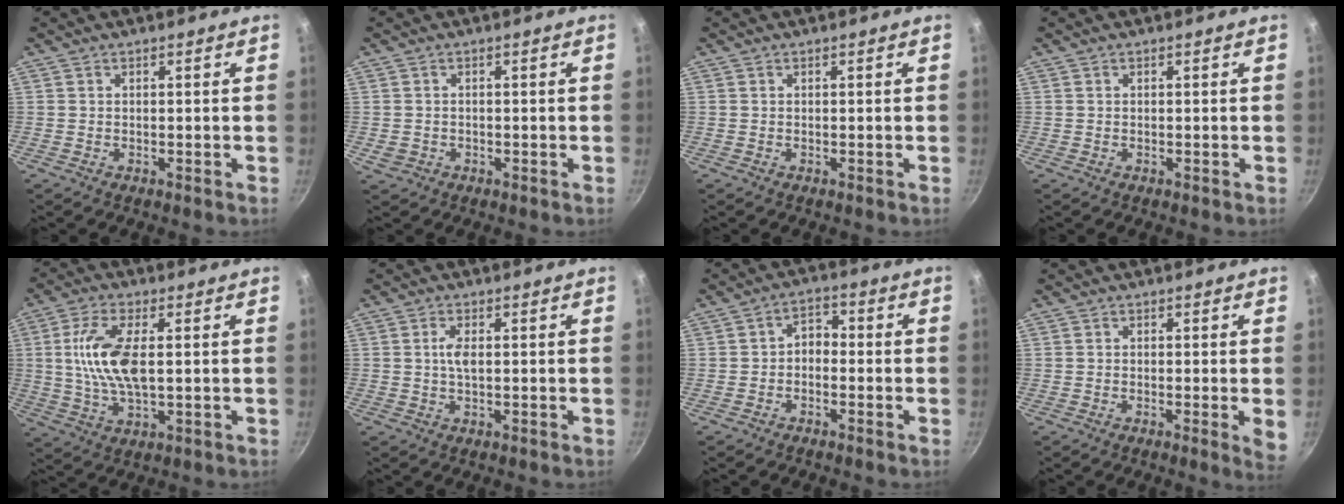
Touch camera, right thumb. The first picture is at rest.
{"total": 1.9, "force": [-0.5, 1.7, 0.8], "torque": [-0.015, 0.002, -0.004]}
{"total": 0.0}
{"total": 0.0}
{"total": 11.3, "force": [1.4, 4.8, 10.1], "torque": [-0.203, 0.000, 0.025]}
{"total": 2.9, "force": [0.3, 1.2, 2.6], "torque": [-0.055, 0.003, 0.007]}
{"total": 3.7, "force": [-0.9, 2.6, 2.4], "torque": [-0.025, 0.020, -0.024]}
{"total": 3.3, "force": [-0.5, 0.4, 3.2], "torque": [-0.041, -0.008, -0.010]}